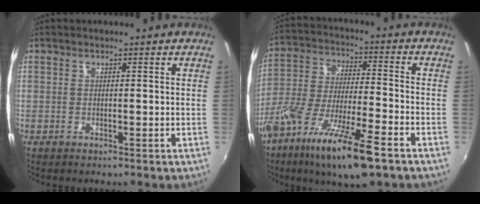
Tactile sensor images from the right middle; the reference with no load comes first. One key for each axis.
{"total": 17.4, "fx": -10.6, "fy": 3.5, "fz": 13.3, "tx": -0.264, "ty": -0.047, "tz": -0.198}